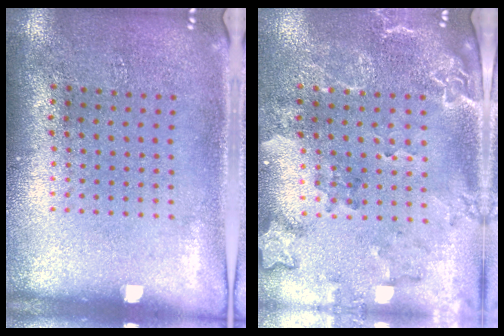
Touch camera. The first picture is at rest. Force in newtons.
{"total": 2.1, "press": 2.0, "slide": 0.8}